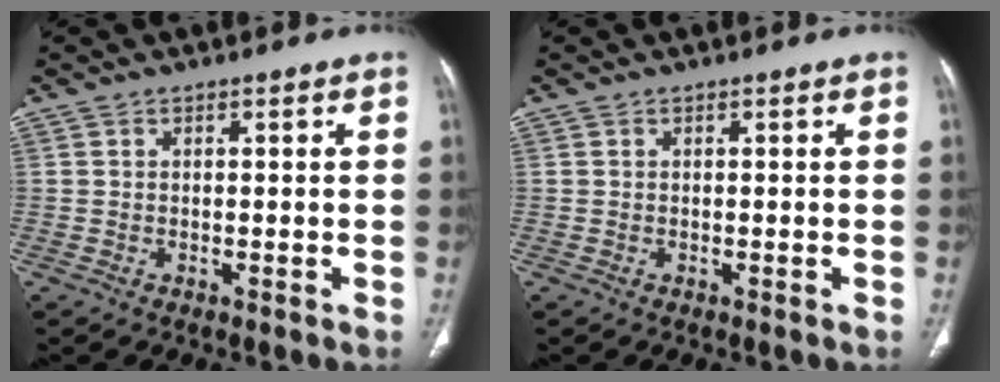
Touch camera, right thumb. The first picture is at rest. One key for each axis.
{"total": 0.0}